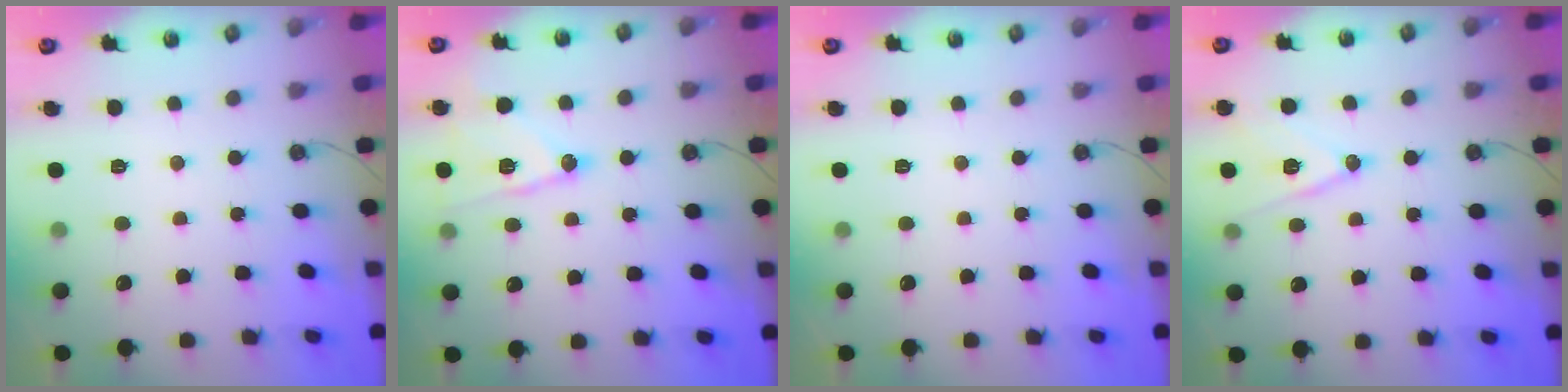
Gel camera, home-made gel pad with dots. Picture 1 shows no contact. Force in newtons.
{"total": 13.3, "press": 13.2, "slide": 0.7}
{"total": 0.0}
{"total": 12.3, "press": 11.8, "slide": 3.2}